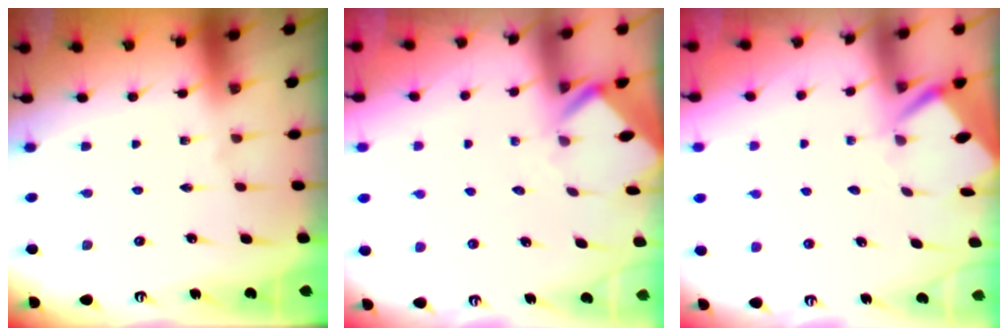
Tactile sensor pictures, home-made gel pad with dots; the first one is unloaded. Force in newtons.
{"total": 2.4, "press": 2.4, "slide": 0.1}
{"total": 3.9, "press": 3.9, "slide": 0.3}